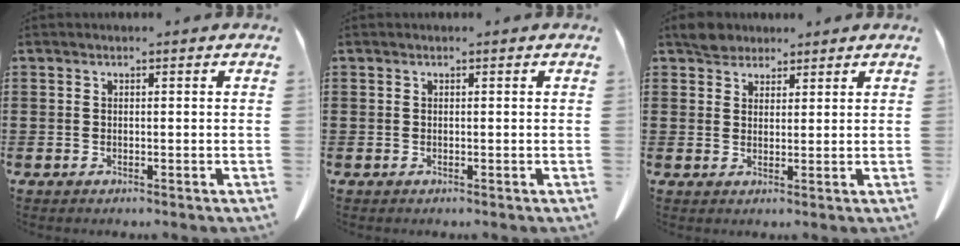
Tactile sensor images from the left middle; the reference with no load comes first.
{"total": 0.0}
{"total": 3.5, "force": [3.0, 1.6, 0.7], "torque": [-0.017, 0.003, 0.058]}